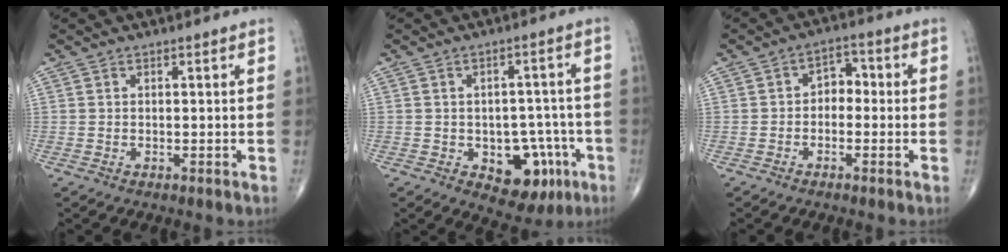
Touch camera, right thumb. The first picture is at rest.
{"total": 10.7, "force": [-4.0, 6.9, 7.1], "torque": [-0.048, 0.027, -0.042]}
{"total": 4.1, "force": [-0.6, 3.0, 2.8], "torque": [-0.020, 0.022, -0.025]}